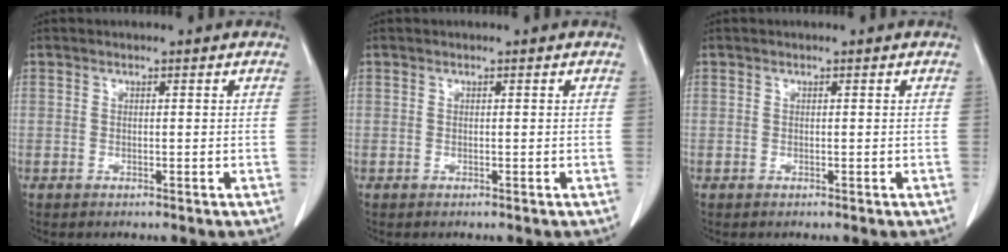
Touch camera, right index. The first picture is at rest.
{"total": 0.0}
{"total": 0.0}